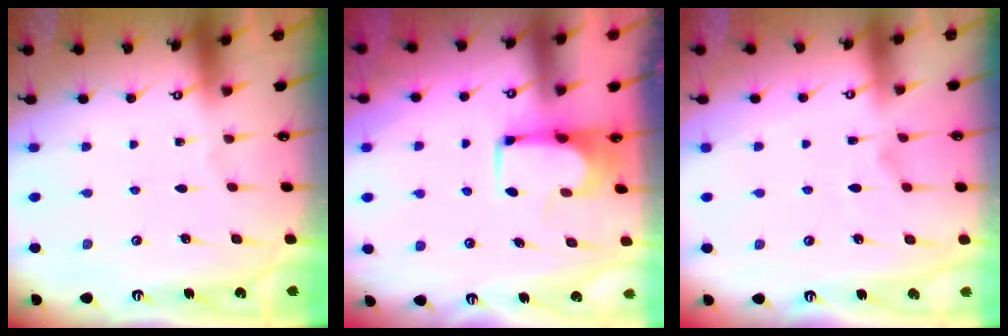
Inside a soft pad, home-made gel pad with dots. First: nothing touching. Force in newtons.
{"total": 1.5, "press": 1.5, "slide": 0.1}
{"total": 2.1, "press": 1.6, "slide": 1.3}